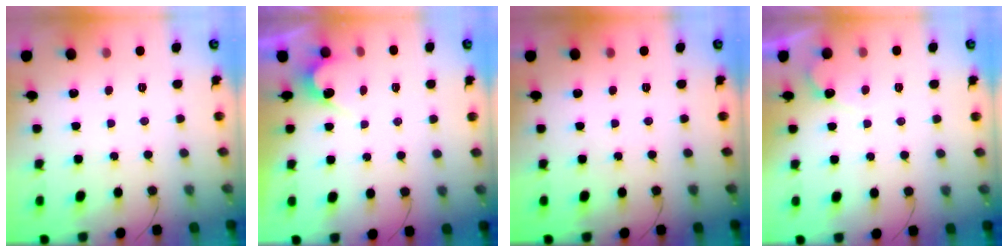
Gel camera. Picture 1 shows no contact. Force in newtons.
{"total": 2.8, "press": 2.8, "slide": 0.2}
{"total": 0.0}
{"total": 4.3, "press": 4.3, "slide": 0.3}